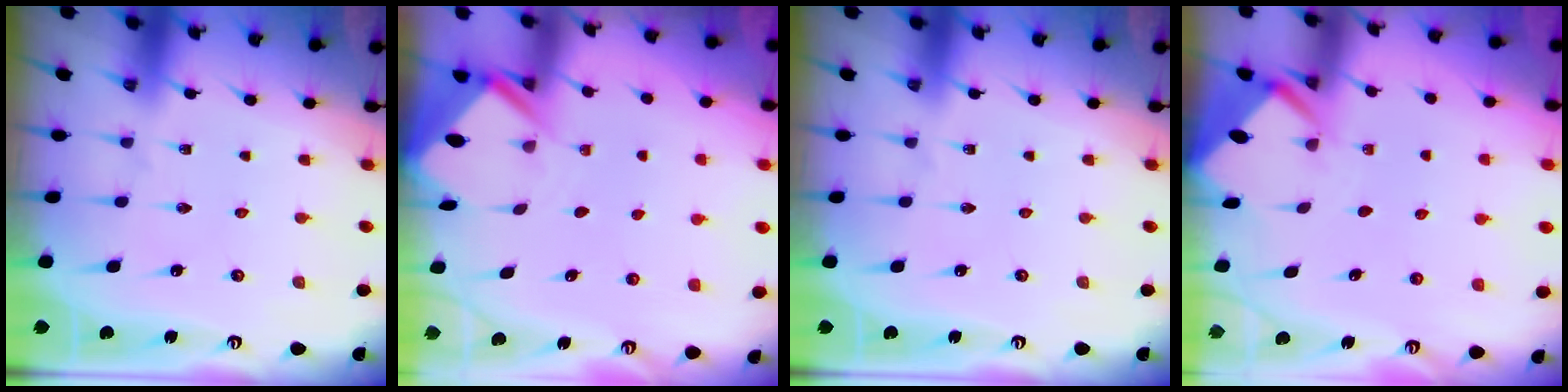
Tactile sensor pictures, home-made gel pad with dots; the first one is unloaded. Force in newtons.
{"total": 3.0, "press": 3.0, "slide": 0.3}
{"total": 0.0}
{"total": 2.8, "press": 2.8, "slide": 0.2}